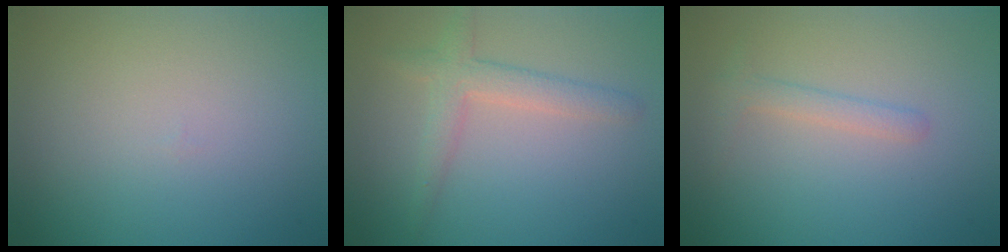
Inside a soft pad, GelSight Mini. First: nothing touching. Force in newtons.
{"total": 2.6, "press": 2.6, "slide": 0.1}
{"total": 1.4, "press": 1.4, "slide": 0.0}